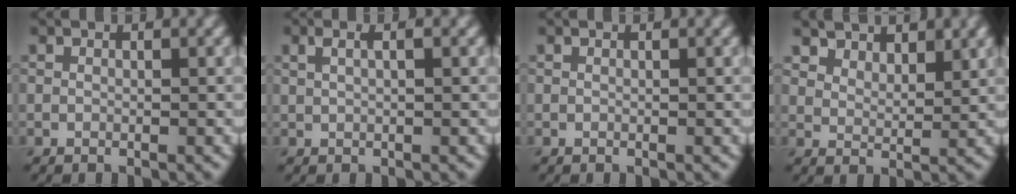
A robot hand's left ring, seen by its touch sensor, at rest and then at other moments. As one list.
[{"total": 2.0, "force": [0.9, 0.6, 1.6], "torque": [-0.024, -0.006, 0.017]}, {"total": 0.0}, {"total": 5.0, "force": [4.1, 2.3, 1.8], "torque": [-0.046, -0.012, 0.079]}]